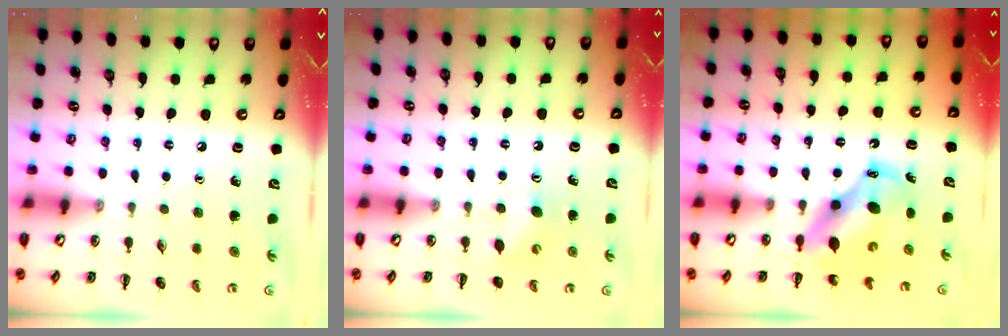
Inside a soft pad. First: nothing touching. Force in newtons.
{"total": 5.1, "press": 4.9, "slide": 1.3}
{"total": 7.4, "press": 7.2, "slide": 1.7}